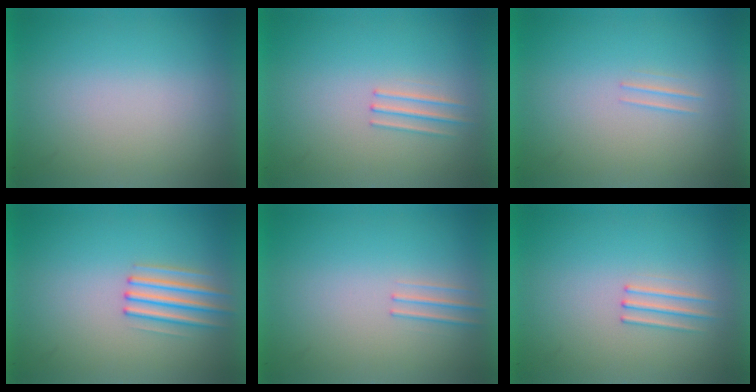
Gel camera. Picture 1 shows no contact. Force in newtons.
{"total": 1.2}
{"total": 1.0}
{"total": 2.2}
{"total": 1.1}
{"total": 1.1}